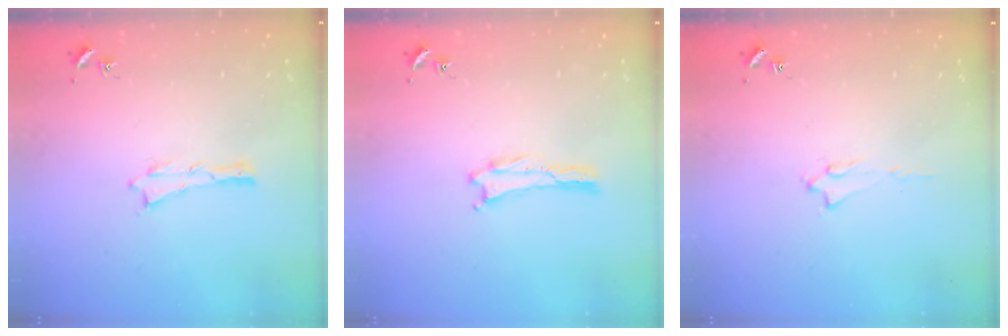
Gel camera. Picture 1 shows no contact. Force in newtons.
{"total": 0.0}
{"total": 1.6, "press": 1.6, "slide": 0.2}